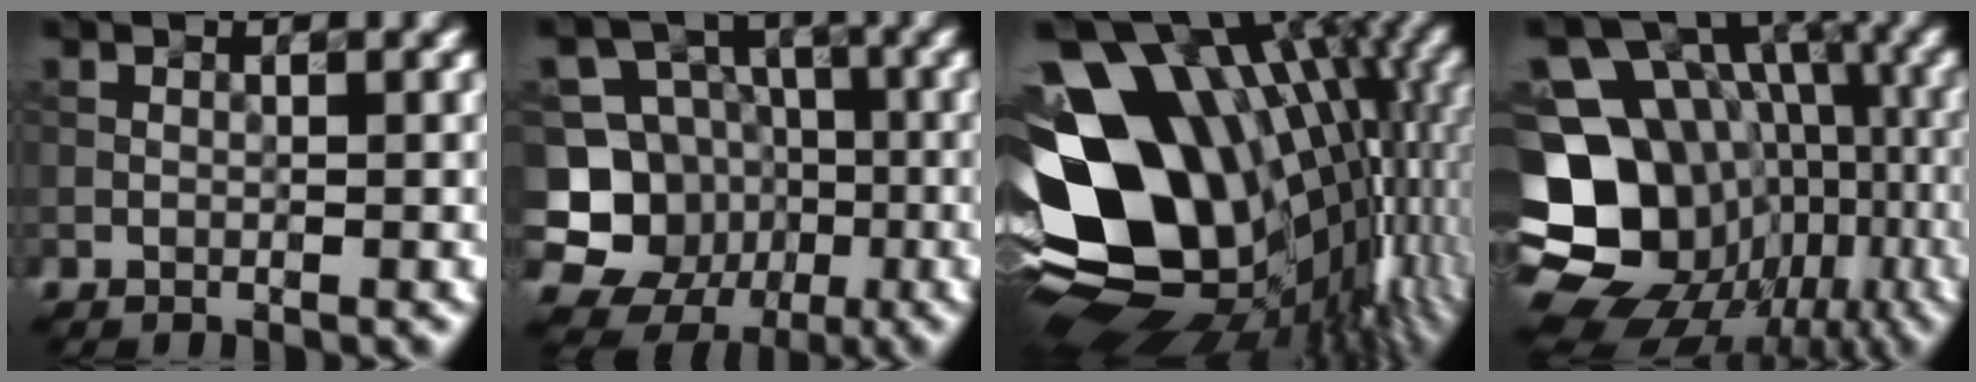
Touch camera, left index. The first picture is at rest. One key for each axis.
{"total": 12.9, "fx": -4.2, "fy": 11.9, "fz": 3.0, "tx": -0.088, "ty": -0.008, "tz": -0.073}
{"total": 18.3, "fx": -0.2, "fy": 12.9, "fz": 12.9, "tx": -0.236, "ty": -0.011, "tz": 0.018}
{"total": 17.9, "fx": -5.8, "fy": 14.7, "fz": 8.5, "tx": -0.175, "ty": -0.003, "tz": -0.086}